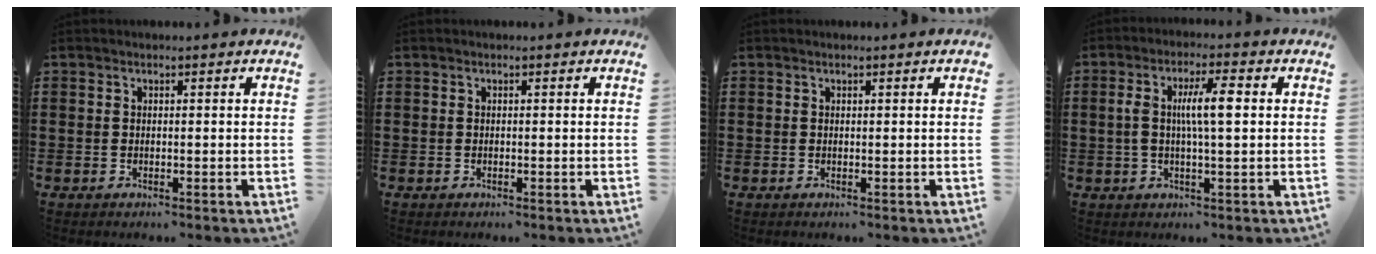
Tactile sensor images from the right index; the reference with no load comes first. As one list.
[{"total": 0.0}, {"total": 0.0}, {"total": 6.6, "force": [0.8, 1.5, 6.4], "torque": [-0.122, 0.005, 0.010]}]